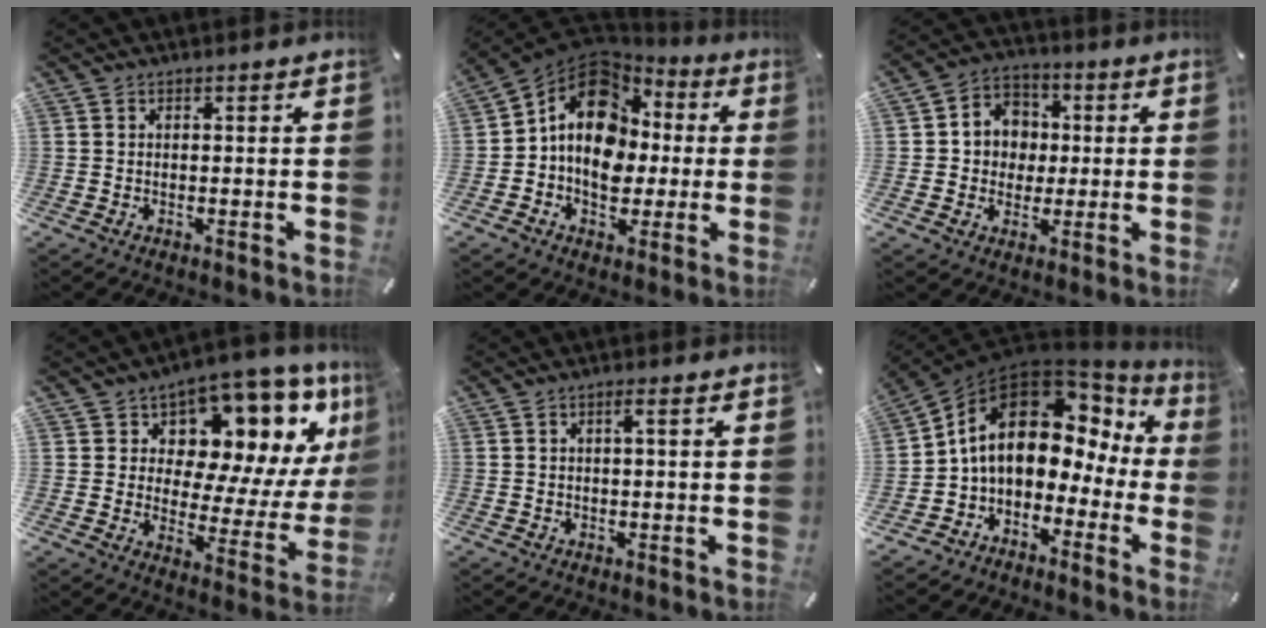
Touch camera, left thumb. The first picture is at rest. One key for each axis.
{"total": 15.3, "fx": 0.6, "fy": 12.5, "fz": 8.9, "tx": -0.154, "ty": -0.002, "tz": 0.011}
{"total": 7.8, "fx": -0.5, "fy": 7.5, "fz": 2.0, "tx": -0.041, "ty": 0.010, "tz": -0.008}
{"total": 11.2, "fx": 8.0, "fy": 6.0, "fz": 4.9, "tx": -0.060, "ty": -0.098, "tz": 0.128}
{"total": 2.0, "fx": 0.0, "fy": 0.2, "fz": 1.9, "tx": -0.035, "ty": 0.000, "tz": -0.001}
{"total": 13.3, "fx": 2.6, "fy": 9.4, "fz": 9.1, "tx": -0.161, "ty": -0.015, "tz": 0.041}